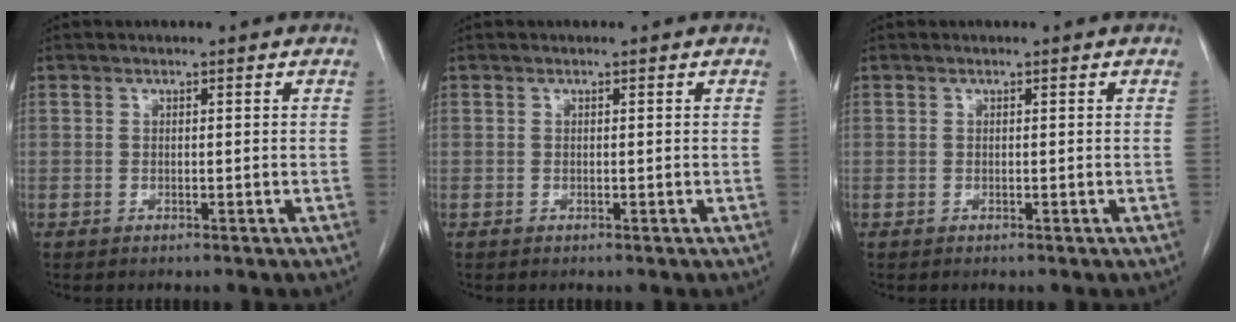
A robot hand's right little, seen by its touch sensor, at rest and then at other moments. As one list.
[{"total": 0.0}, {"total": 0.0}]